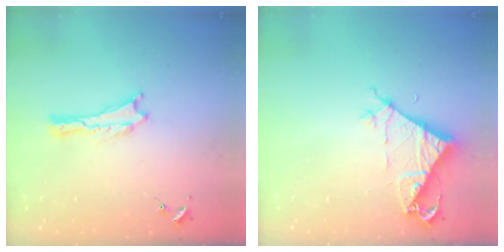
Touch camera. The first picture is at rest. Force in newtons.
{"total": 6.9, "press": 6.9, "slide": 0.5}